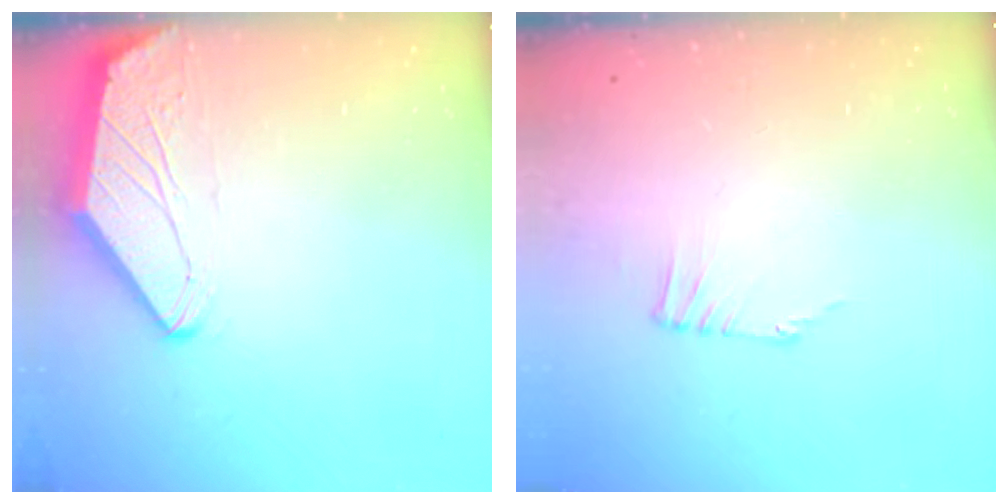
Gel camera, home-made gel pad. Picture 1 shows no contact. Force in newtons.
{"total": 1.3, "press": 1.2, "slide": 0.2}